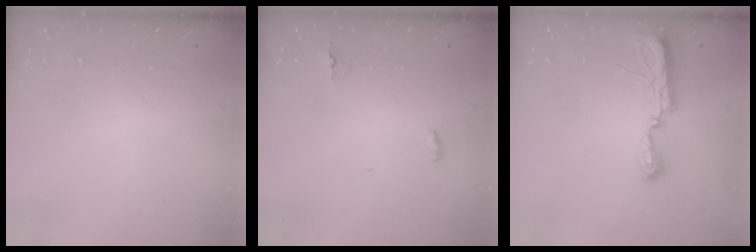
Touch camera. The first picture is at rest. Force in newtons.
{"total": 7.4, "press": 4.4, "slide": 6.0}
{"total": 7.7, "press": 7.7, "slide": 0.6}